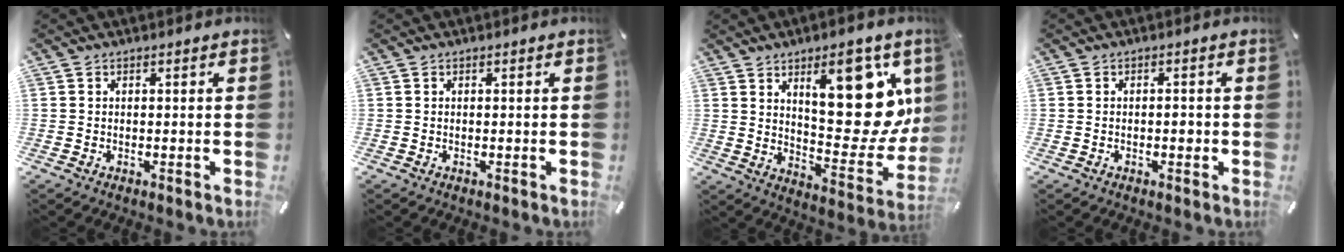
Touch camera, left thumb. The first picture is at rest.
{"total": 0.0}
{"total": 22.3, "force": [9.0, 9.8, 17.9], "torque": [-0.214, -0.067, 0.142]}
{"total": 2.0, "force": [-0.4, 1.0, 1.7], "torque": [-0.023, -0.001, -0.011]}